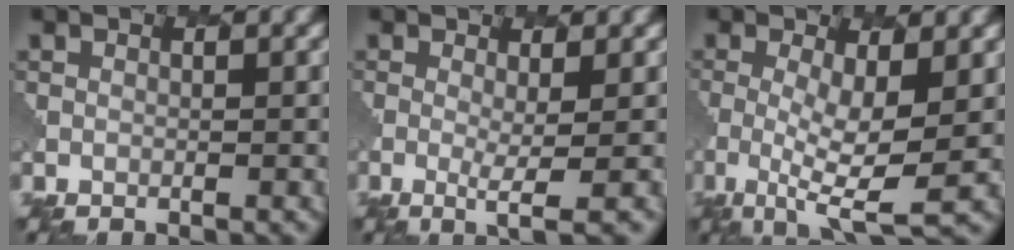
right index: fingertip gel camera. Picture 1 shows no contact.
{"total": 2.6, "force": [0.0, 0.3, 2.6], "torque": [-0.053, -0.011, 0.000]}
{"total": 5.4, "force": [-0.3, 1.4, 5.2], "torque": [-0.102, -0.011, -0.006]}